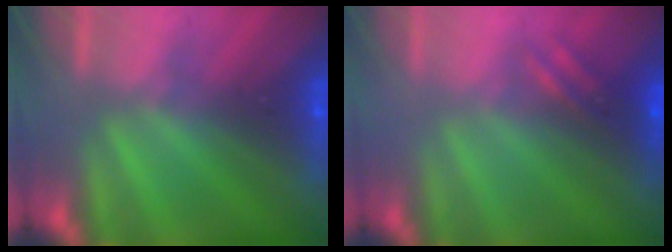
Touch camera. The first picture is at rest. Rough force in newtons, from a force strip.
{"total": 2.5}